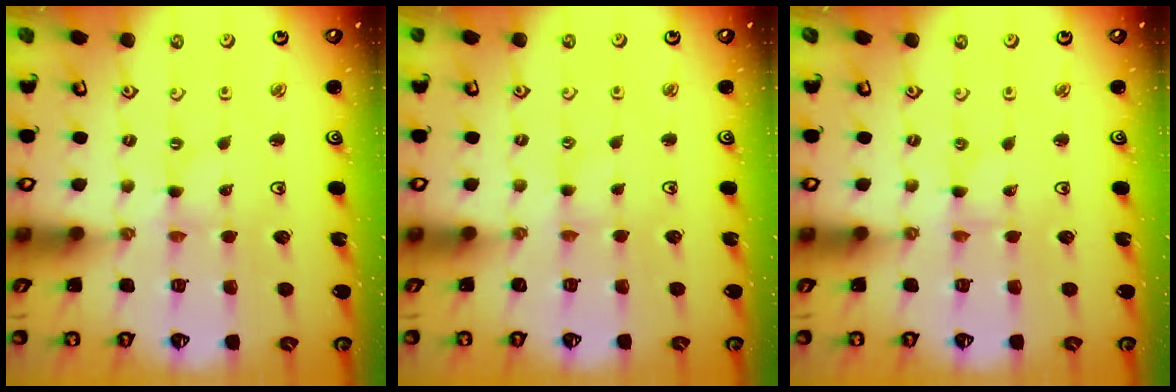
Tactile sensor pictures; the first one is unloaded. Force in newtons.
{"total": 0.7, "press": 0.6, "slide": 0.2}
{"total": 0.0}